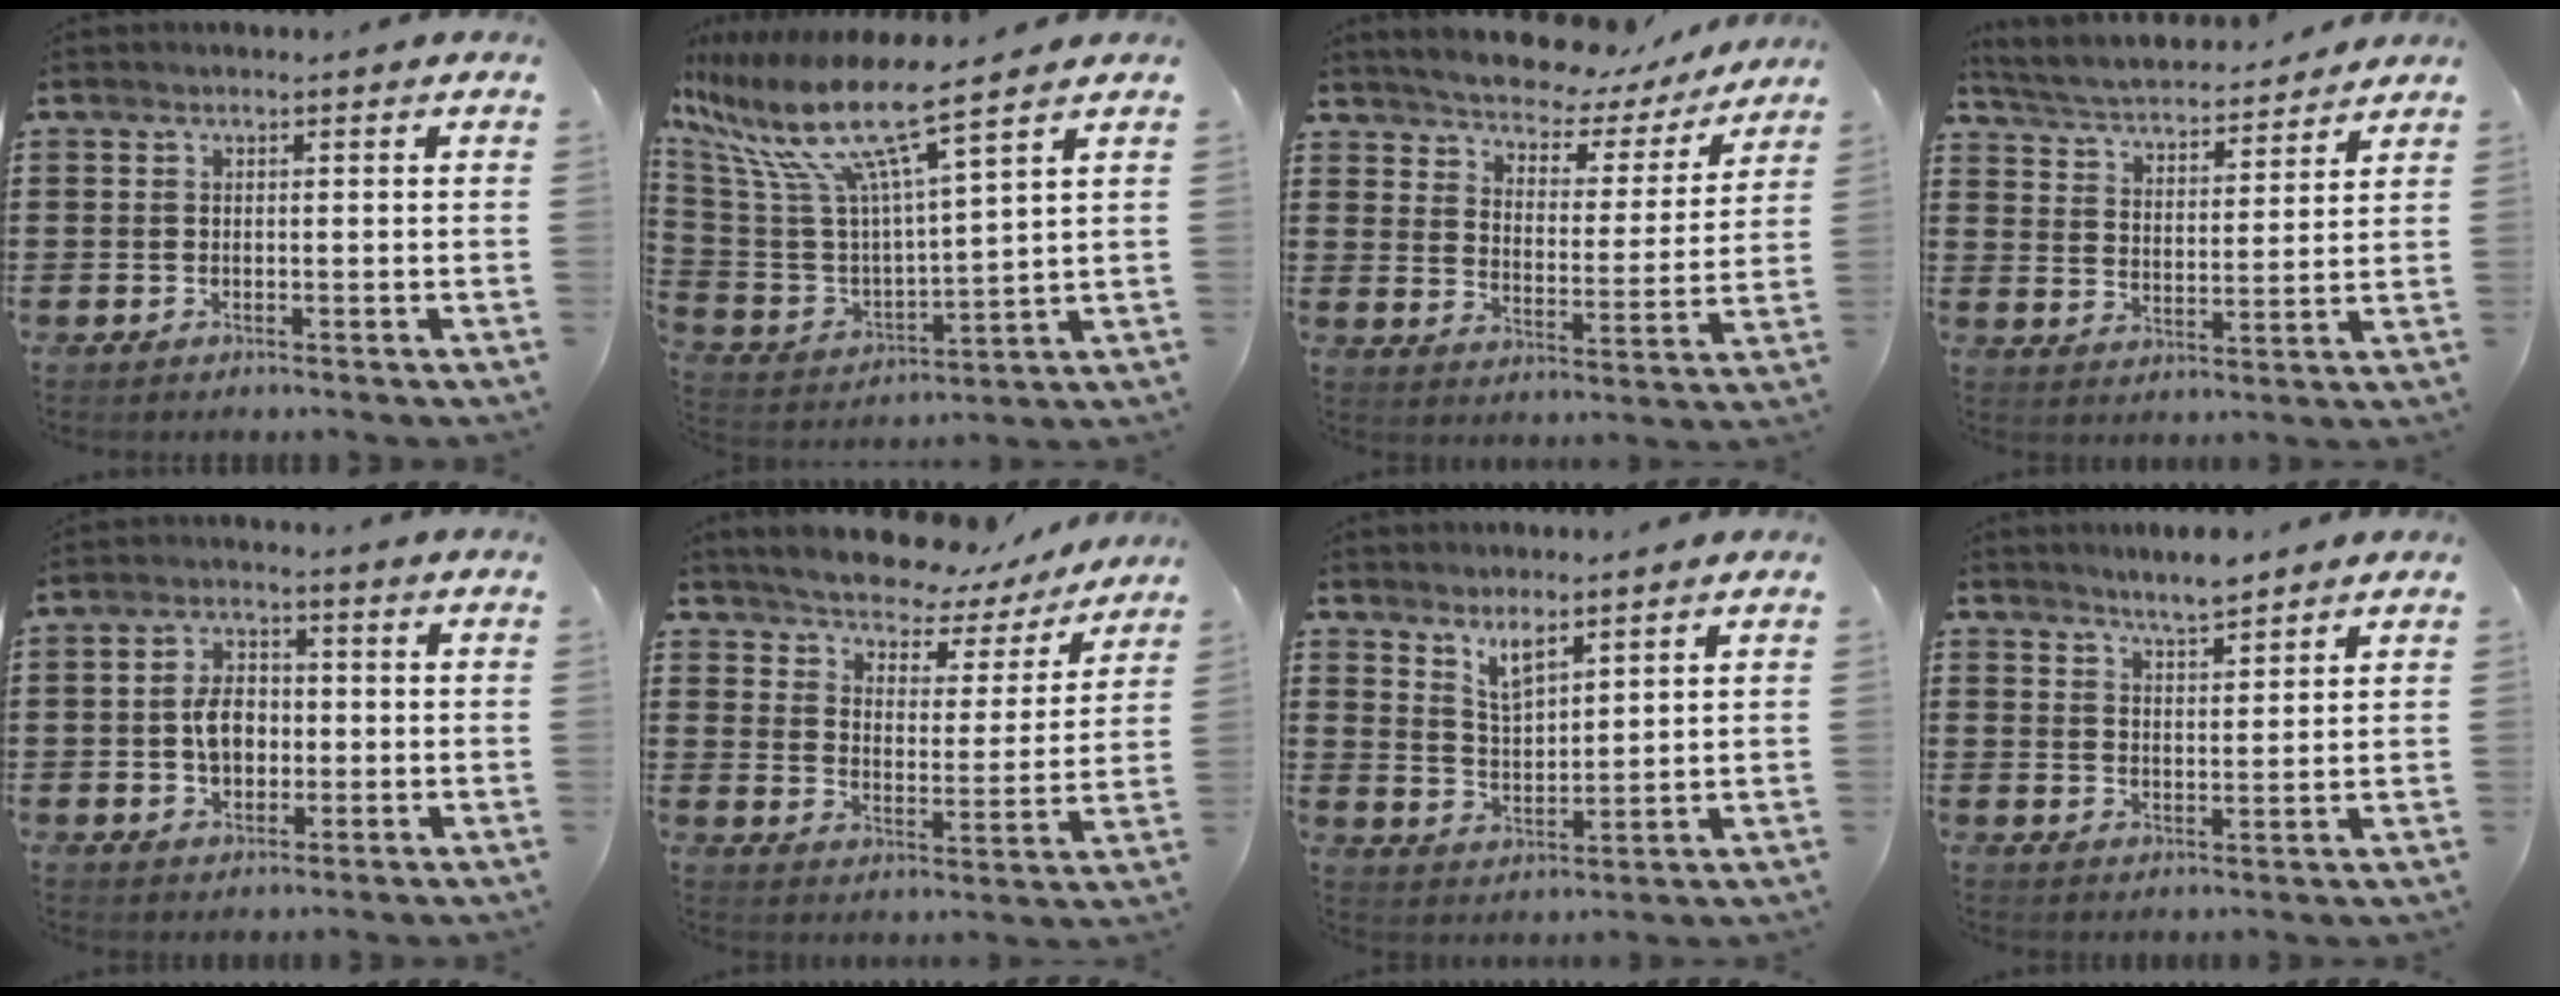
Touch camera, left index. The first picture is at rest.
{"total": 12.4, "force": [8.5, 1.9, 8.9], "torque": [-0.205, -0.052, 0.139]}
{"total": 4.8, "force": [4.6, 0.8, 0.8], "torque": [-0.043, -0.039, 0.073]}
{"total": 4.0, "force": [3.9, 0.1, 0.7], "torque": [-0.038, -0.031, 0.061]}
{"total": 5.4, "force": [-0.5, 3.8, 3.8], "torque": [-0.077, 0.008, -0.016]}
{"total": 5.1, "force": [4.9, 0.9, 1.1], "torque": [-0.050, -0.039, 0.079]}
{"total": 4.5, "force": [3.8, 1.2, 2.2], "torque": [-0.055, -0.006, 0.069]}
{"total": 4.1, "force": [4.0, 0.1, 1.0], "torque": [-0.029, -0.008, 0.073]}